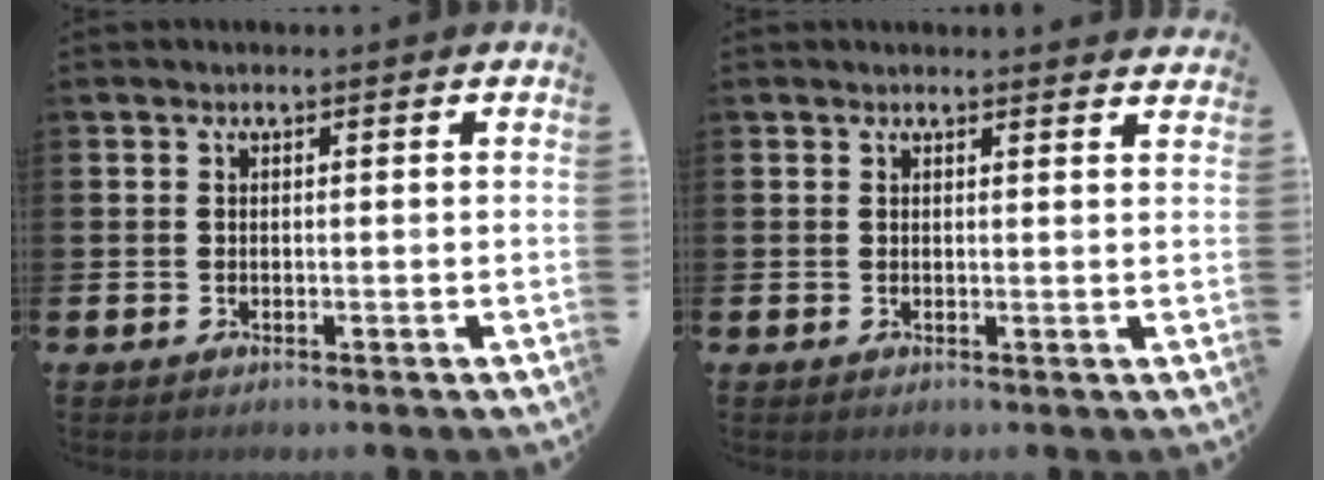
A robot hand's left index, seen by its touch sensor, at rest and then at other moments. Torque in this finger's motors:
{"motor_torque": [0.49, -1.65, 0.16, 0.02]}